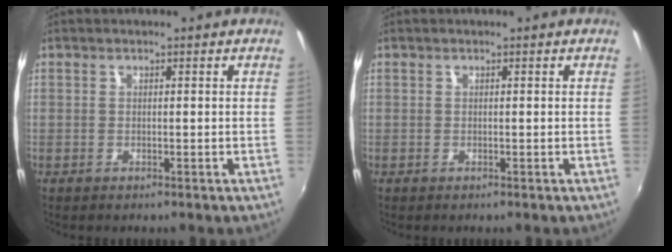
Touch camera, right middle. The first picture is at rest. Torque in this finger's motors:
{"motor_torque": [0.28, -0.24, 0.04, 0.00]}